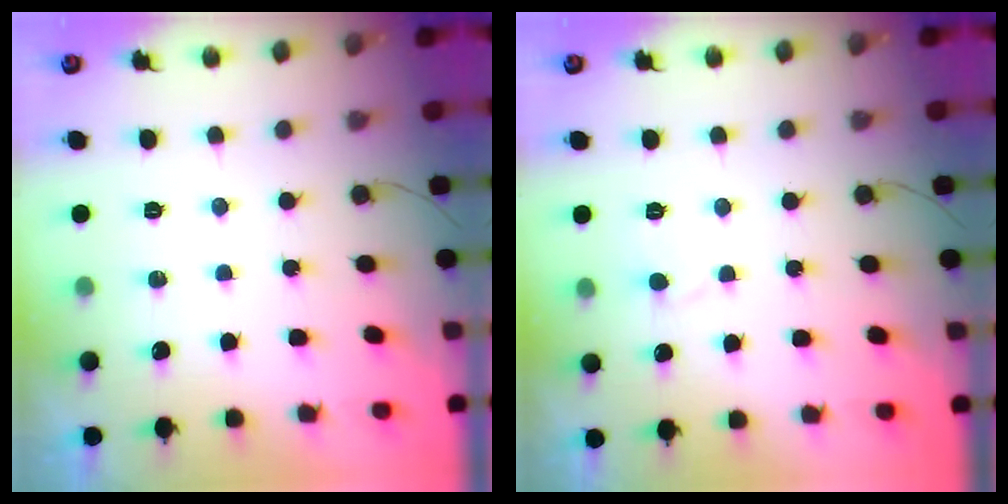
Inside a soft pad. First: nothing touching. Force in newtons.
{"total": 4.1, "press": 4.1, "slide": 0.4}